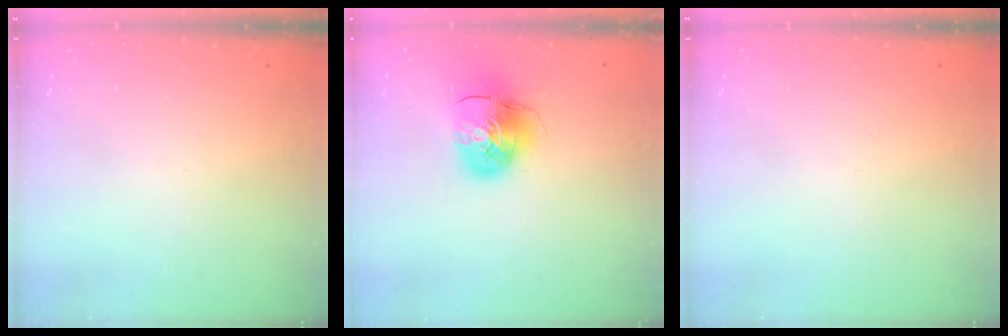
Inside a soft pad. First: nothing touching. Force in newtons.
{"total": 9.1, "press": 9.0, "slide": 1.2}
{"total": 0.0}